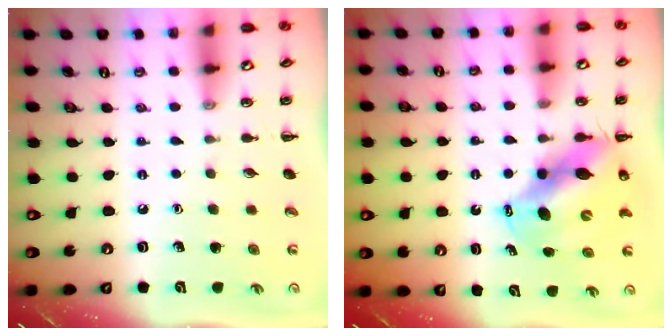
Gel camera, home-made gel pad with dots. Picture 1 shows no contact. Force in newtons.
{"total": 11.9, "press": 11.6, "slide": 2.8}